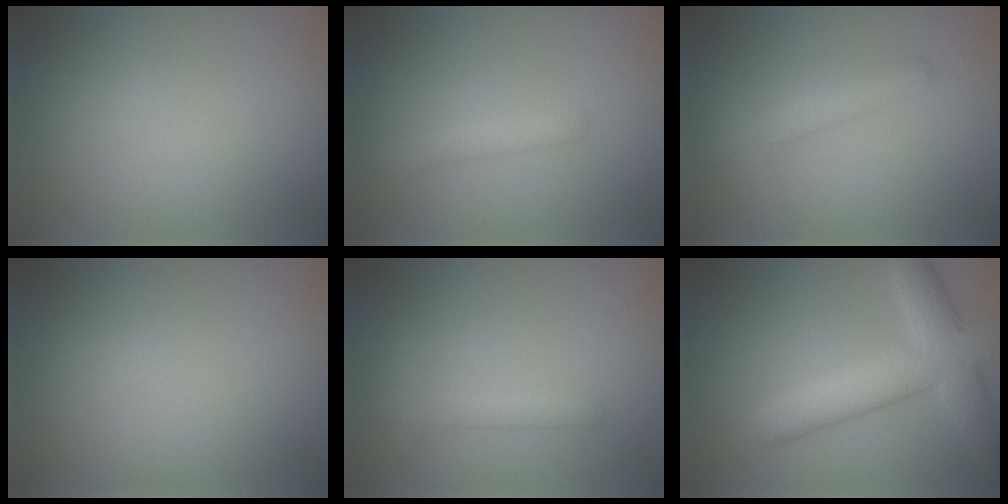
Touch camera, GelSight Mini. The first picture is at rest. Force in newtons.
{"total": 1.6, "press": 1.6, "slide": 0.0}
{"total": 2.5, "press": 2.5, "slide": 0.1}
{"total": 0.0}
{"total": 0.9, "press": 0.9, "slide": 0.1}
{"total": 6.1, "press": 6.1, "slide": 0.1}